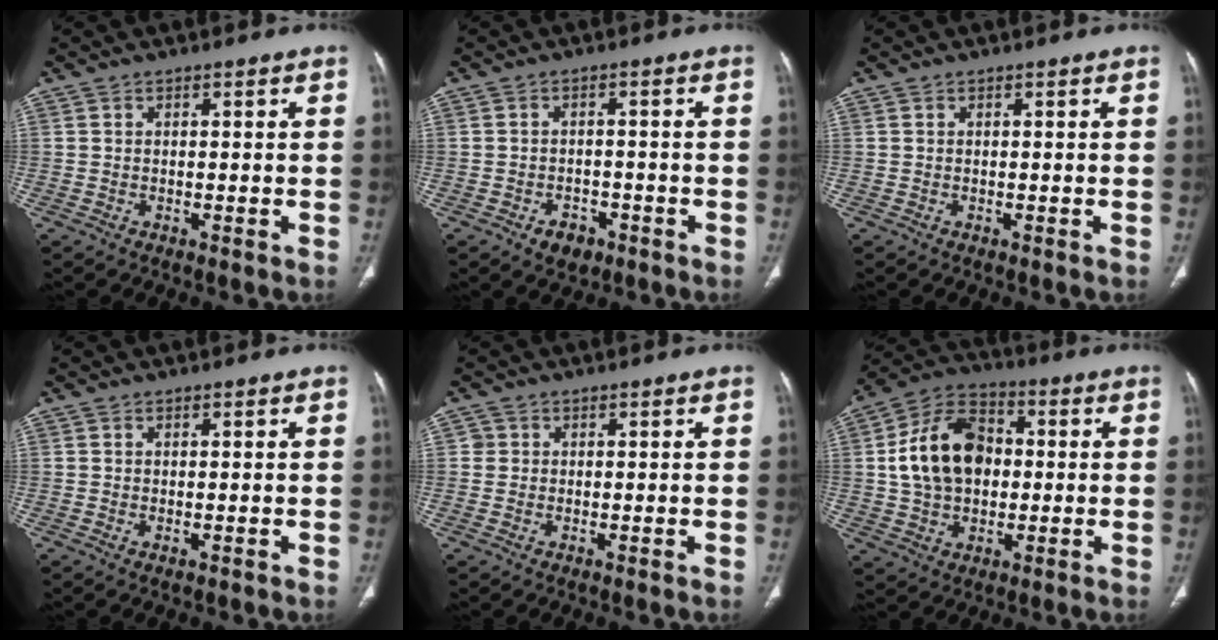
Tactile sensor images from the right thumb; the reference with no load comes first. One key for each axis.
{"total": 4.0, "fx": -2.3, "fy": 2.8, "fz": 1.8, "tx": -0.015, "ty": 0.014, "tz": -0.027}
{"total": 0.0}
{"total": 0.6, "fx": -0.1, "fy": 0.3, "fz": 0.5, "tx": -0.010, "ty": -0.003, "tz": 0.000}
{"total": 1.7, "fx": 0.3, "fy": 1.7, "fz": 0.1, "tx": 0.009, "ty": 0.004, "tz": 0.001}
{"total": 16.0, "fx": 1.1, "fy": 11.4, "fz": 11.2, "tx": -0.175, "ty": 0.022, "tz": 0.016}